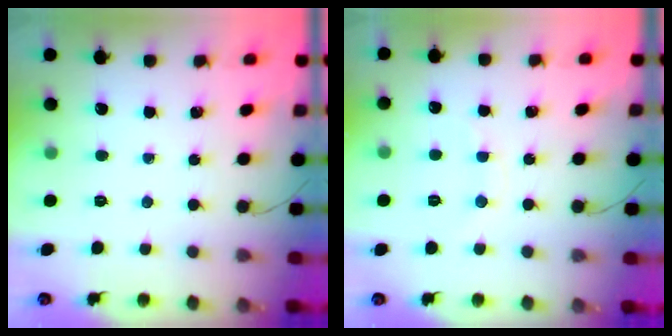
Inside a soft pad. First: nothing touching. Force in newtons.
{"total": 7.4, "press": 7.2, "slide": 1.6}